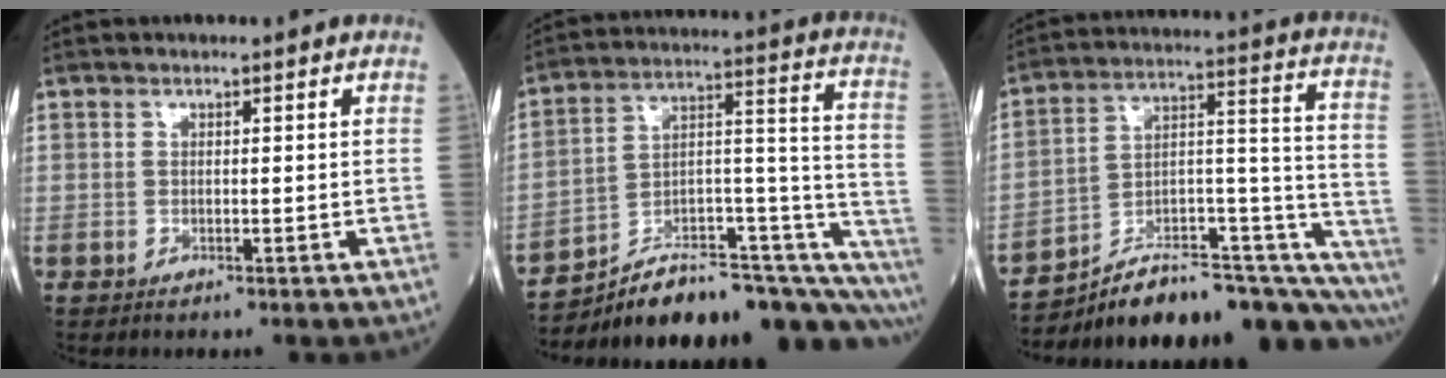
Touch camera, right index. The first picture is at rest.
{"total": 24.1, "force": [-20.0, 5.5, 12.3], "torque": [-0.103, 0.056, -0.288]}
{"total": 24.2, "force": [-20.2, 5.1, 12.3], "torque": [-0.103, 0.054, -0.292]}